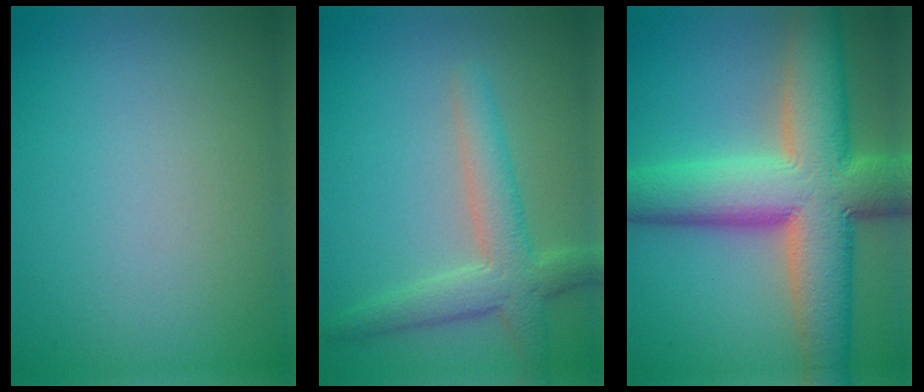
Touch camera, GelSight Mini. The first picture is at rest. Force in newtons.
{"total": 4.3, "press": 4.2, "slide": 0.4}
{"total": 12.9, "press": 12.8, "slide": 0.7}